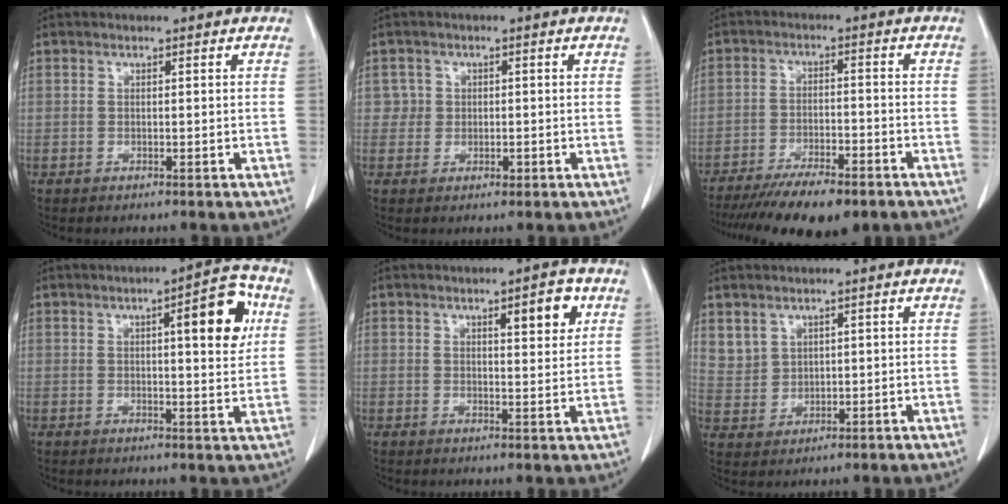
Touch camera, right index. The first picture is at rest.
{"total": 2.3, "force": [0.2, 2.3, 0.0], "torque": [0.010, 0.005, 0.001]}
{"total": 12.6, "force": [-9.7, 3.3, 7.4], "torque": [-0.113, -0.016, -0.152]}
{"total": 8.9, "force": [2.7, 1.6, 8.4], "torque": [-0.107, 0.010, 0.031]}
{"total": 5.0, "force": [2.4, 1.1, 4.3], "torque": [-0.058, -0.003, 0.034]}
{"total": 3.9, "force": [2.7, 2.8, 0.6], "torque": [-0.009, 0.001, 0.066]}